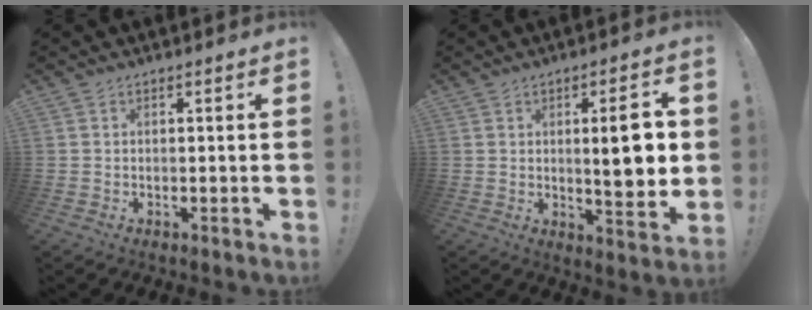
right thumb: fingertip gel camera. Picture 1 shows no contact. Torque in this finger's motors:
{"motor_torque": [0.24, 0.28, 0.47, 0.44, 0.11]}